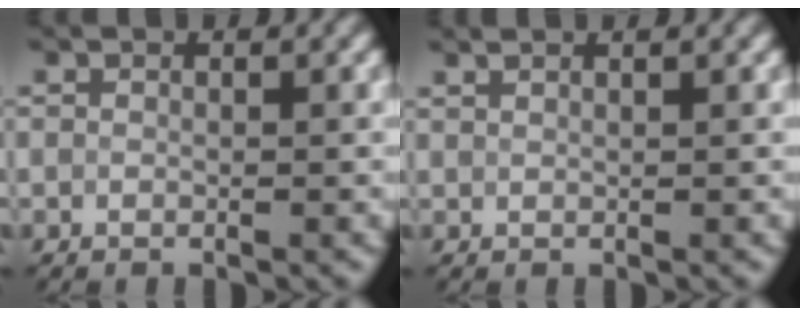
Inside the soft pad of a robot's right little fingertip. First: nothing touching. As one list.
[{"total": 1.5, "force": [1.3, 0.4, 0.7], "torque": [-0.005, 0.002, 0.010]}]